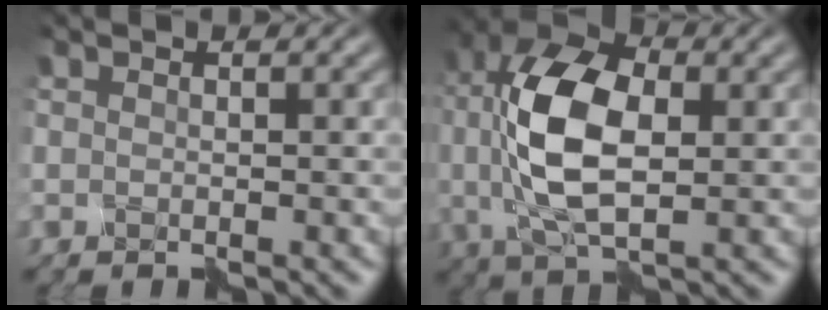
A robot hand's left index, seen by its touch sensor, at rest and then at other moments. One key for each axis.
{"total": 9.6, "fx": 0.4, "fy": 5.0, "fz": 8.2, "tx": -0.177, "ty": 0.011, "tz": 0.004}